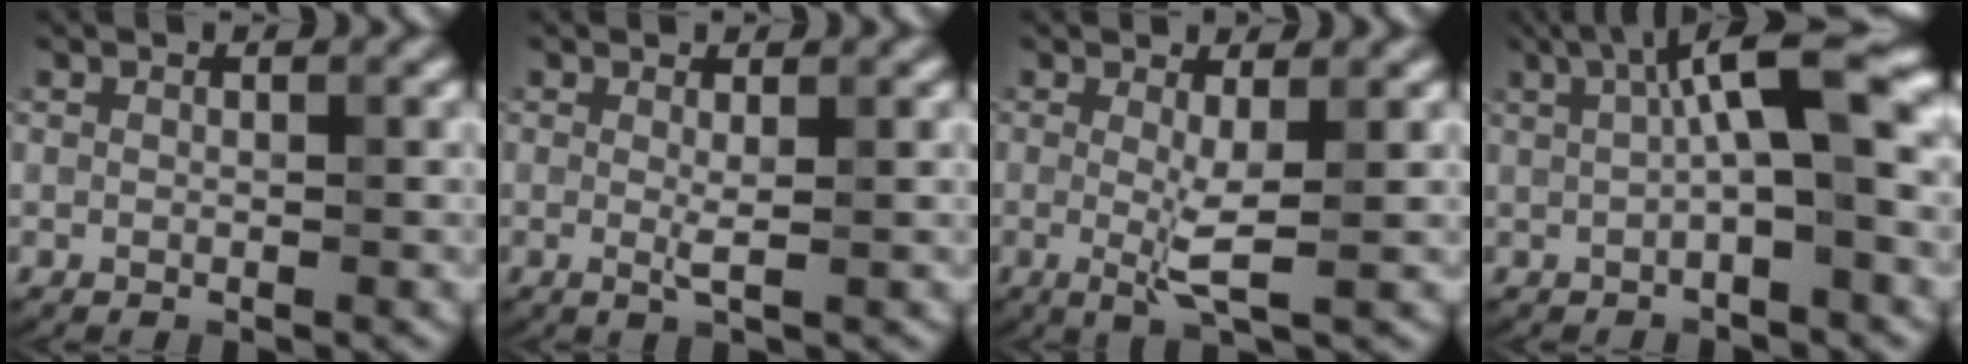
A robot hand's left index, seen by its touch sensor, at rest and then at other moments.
{"total": 1.1, "force": [0.2, 0.0, 1.1], "torque": [-0.023, -0.006, 0.001]}
{"total": 2.9, "force": [0.1, 0.3, 2.9], "torque": [-0.058, -0.012, 0.001]}
{"total": 7.4, "force": [1.2, 1.7, 7.1], "torque": [-0.103, 0.021, 0.009]}